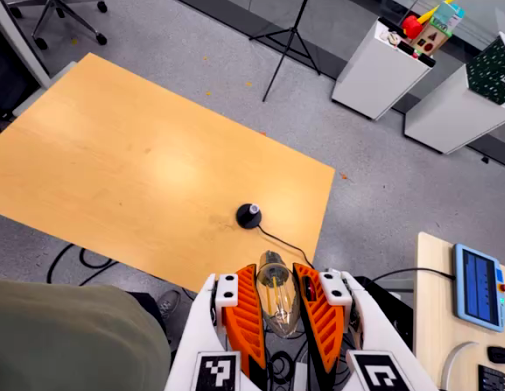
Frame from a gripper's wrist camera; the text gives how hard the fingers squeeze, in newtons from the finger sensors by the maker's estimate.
{"total": 18.9, "left": 20.2, "right": 17.6}